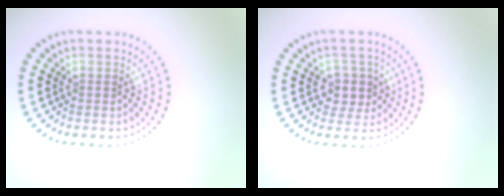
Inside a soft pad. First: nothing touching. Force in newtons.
{"total": 2.5, "press": 2.3, "slide": 1.1}